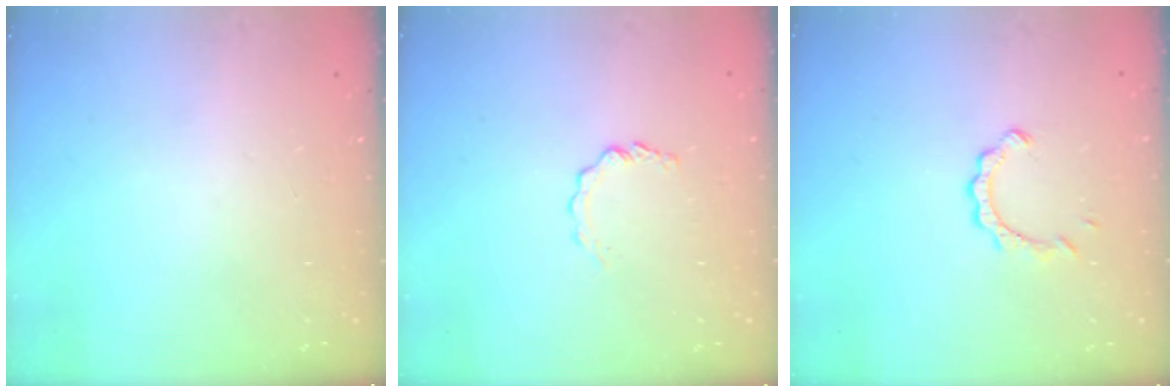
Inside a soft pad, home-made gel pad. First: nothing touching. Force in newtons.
{"total": 2.9, "press": 2.9, "slide": 0.3}
{"total": 4.3, "press": 4.3, "slide": 0.4}